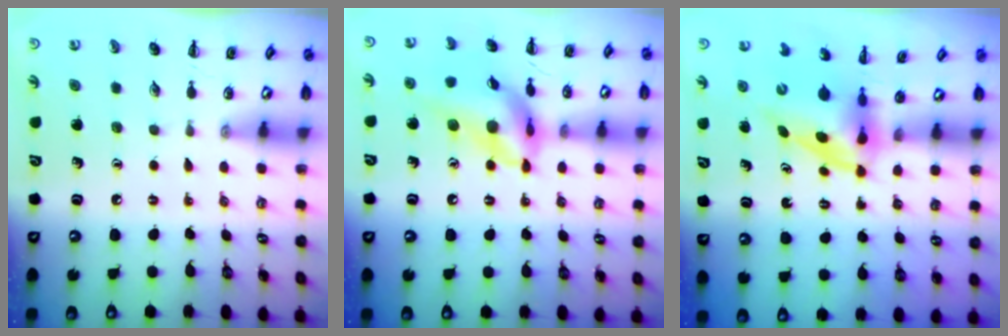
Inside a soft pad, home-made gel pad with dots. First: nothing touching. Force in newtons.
{"total": 16.3, "press": 16.0, "slide": 3.5}
{"total": 3.9, "press": 3.8, "slide": 0.8}